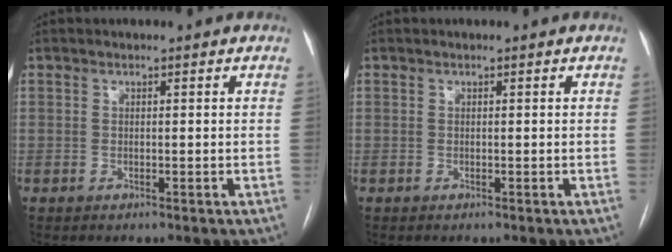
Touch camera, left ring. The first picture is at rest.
{"total": 0.0}